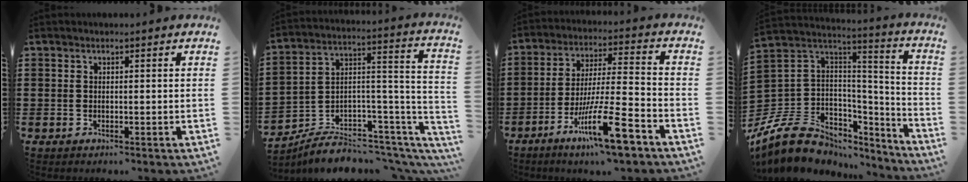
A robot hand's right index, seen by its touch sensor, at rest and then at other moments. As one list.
[{"total": 5.7, "force": [-4.5, 2.9, 1.7], "torque": [-0.026, 0.008, -0.084]}, {"total": 14.3, "force": [-8.2, 2.0, 11.6], "torque": [-0.214, 0.010, -0.145]}, {"total": 10.9, "force": [-6.9, 7.6, 3.8], "torque": [-0.106, 0.015, -0.127]}]